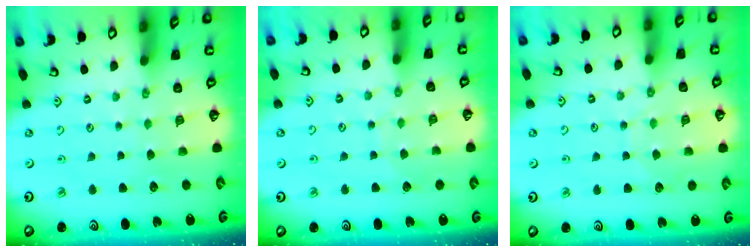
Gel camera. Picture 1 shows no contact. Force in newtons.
{"total": 4.8, "press": 4.7, "slide": 0.6}
{"total": 6.4, "press": 6.3, "slide": 0.6}